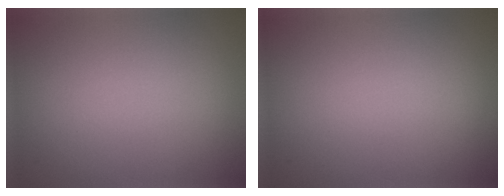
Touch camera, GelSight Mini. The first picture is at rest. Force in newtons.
{"total": 0.0}